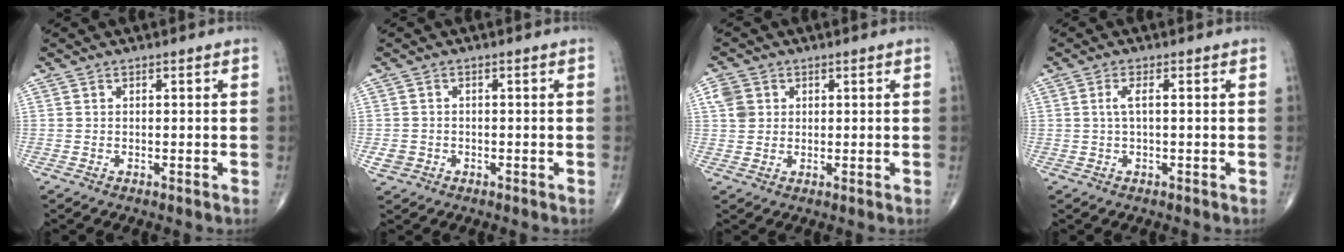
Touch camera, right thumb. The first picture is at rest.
{"total": 2.2, "force": [-0.7, 2.0, 0.7], "torque": [-0.011, 0.006, -0.010]}
{"total": 4.1, "force": [1.2, 3.5, 1.7], "torque": [-0.019, 0.001, 0.023]}
{"total": 2.1, "force": [0.2, 0.4, 2.1], "torque": [-0.053, 0.005, 0.006]}